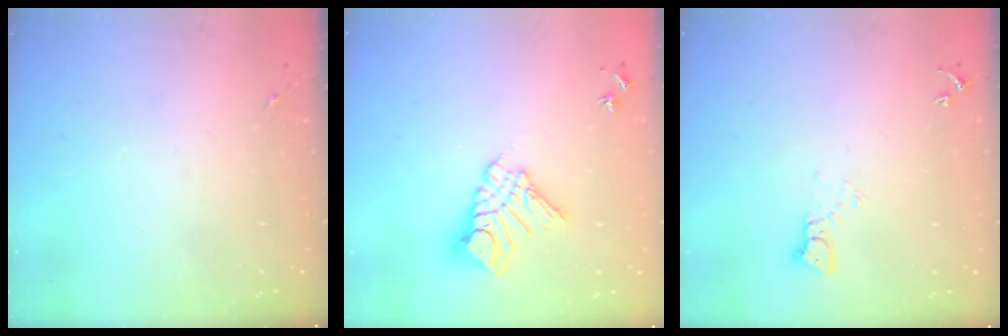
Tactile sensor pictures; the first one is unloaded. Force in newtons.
{"total": 11.7, "press": 11.7, "slide": 1.2}
{"total": 3.7, "press": 3.7, "slide": 0.3}